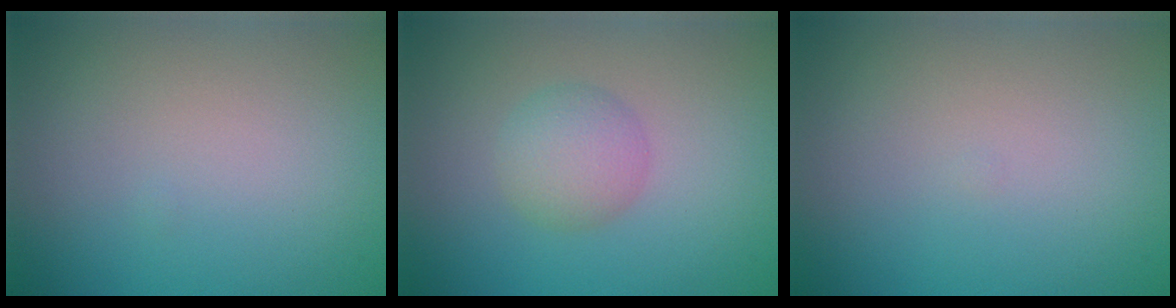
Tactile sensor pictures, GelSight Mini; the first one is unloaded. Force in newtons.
{"total": 2.9, "press": 2.9, "slide": 0.1}
{"total": 0.0}